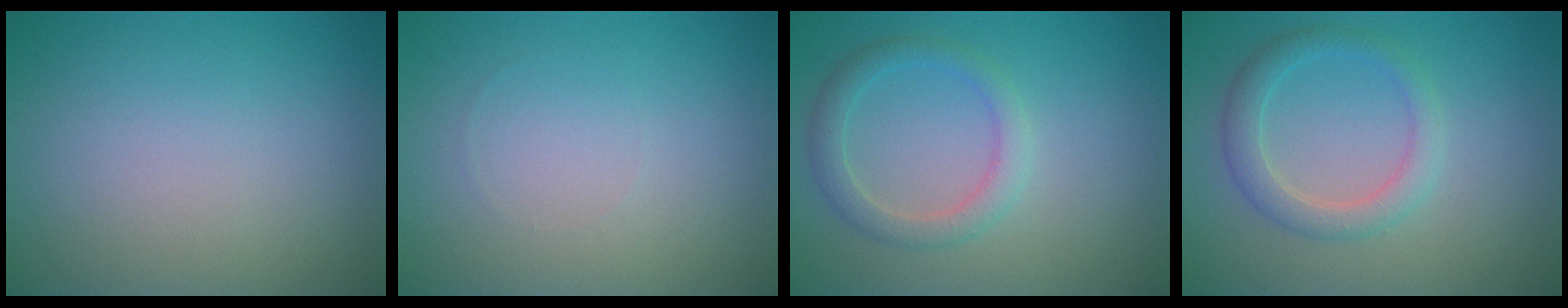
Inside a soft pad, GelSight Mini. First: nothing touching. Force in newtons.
{"total": 0.0}
{"total": 2.5, "press": 2.5, "slide": 0.1}
{"total": 2.8, "press": 2.8, "slide": 0.1}